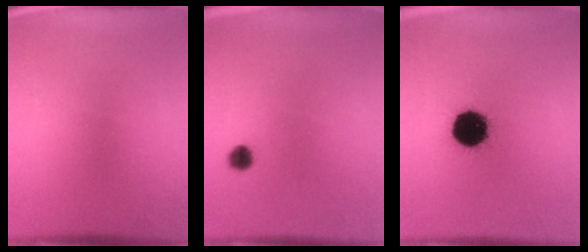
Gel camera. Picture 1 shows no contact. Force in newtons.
{"total": 2.3}
{"total": 16.1}